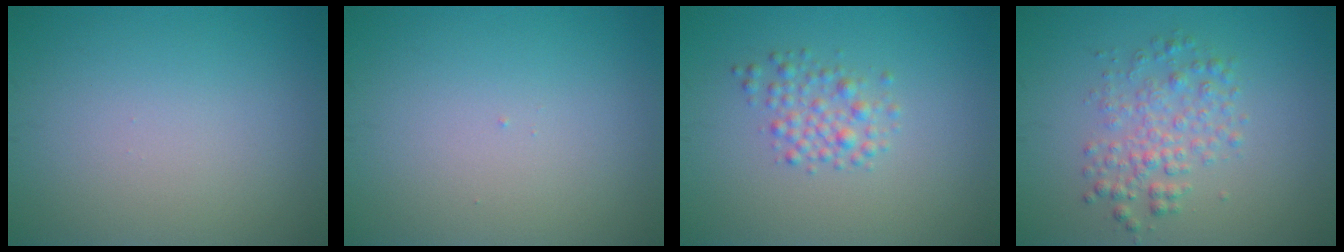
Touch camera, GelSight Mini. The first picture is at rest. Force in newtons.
{"total": 0.0}
{"total": 2.2, "press": 2.2, "slide": 0.1}
{"total": 3.1, "press": 3.1, "slide": 0.0}